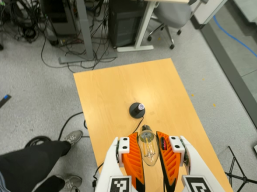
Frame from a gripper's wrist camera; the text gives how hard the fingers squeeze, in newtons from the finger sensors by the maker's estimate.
{"total": 22.8, "left": 25.8, "right": 19.8}